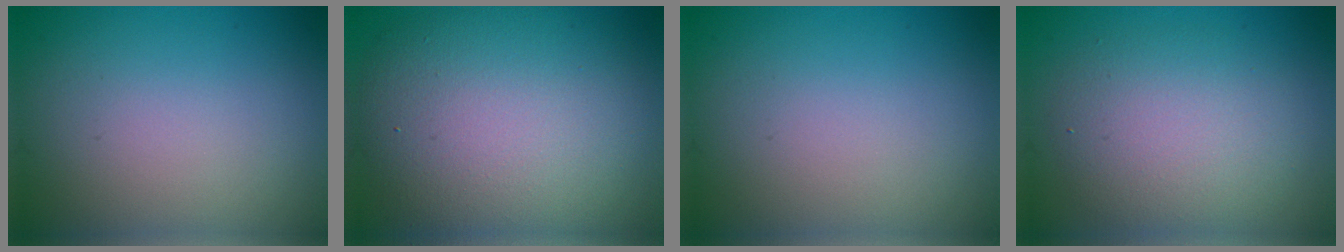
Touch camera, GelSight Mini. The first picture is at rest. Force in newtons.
{"total": 11.4, "press": 11.4, "slide": 1.0}
{"total": 0.0}
{"total": 4.8, "press": 4.8, "slide": 0.3}